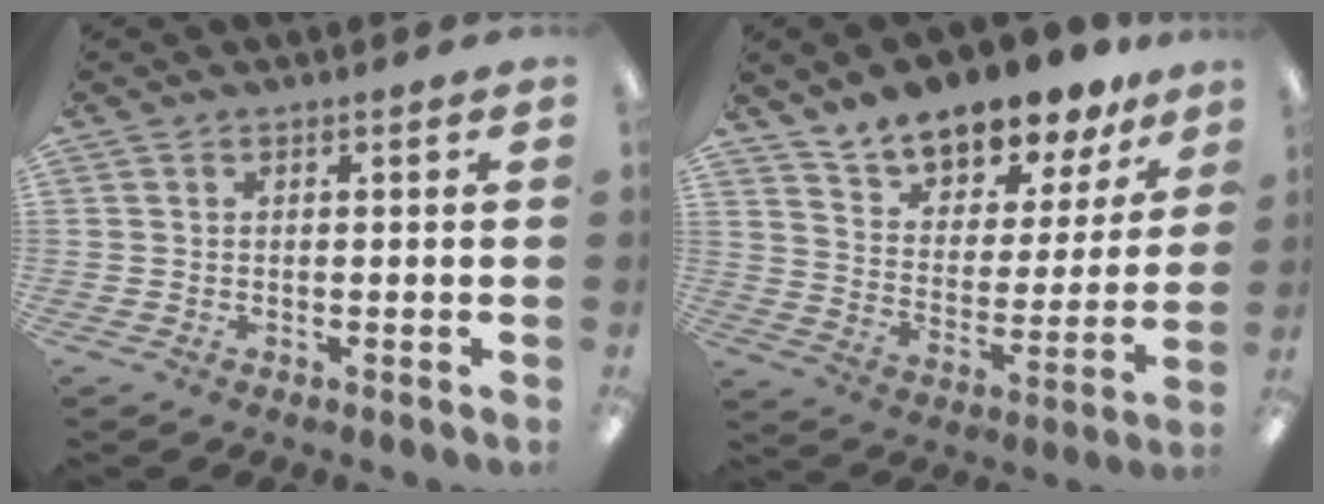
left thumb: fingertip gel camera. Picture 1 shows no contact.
{"total": 12.4, "force": [11.5, 3.9, 2.6], "torque": [-0.054, -0.094, 0.208]}